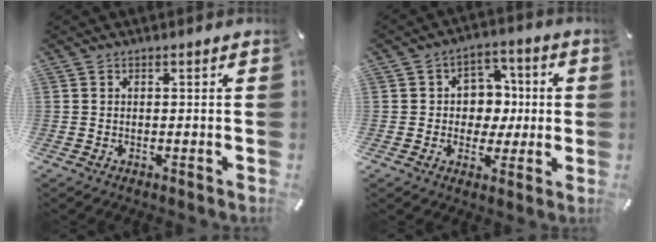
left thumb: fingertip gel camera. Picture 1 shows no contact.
{"total": 7.9, "force": [-0.2, 7.5, 2.5], "torque": [-0.027, 0.004, -0.004]}